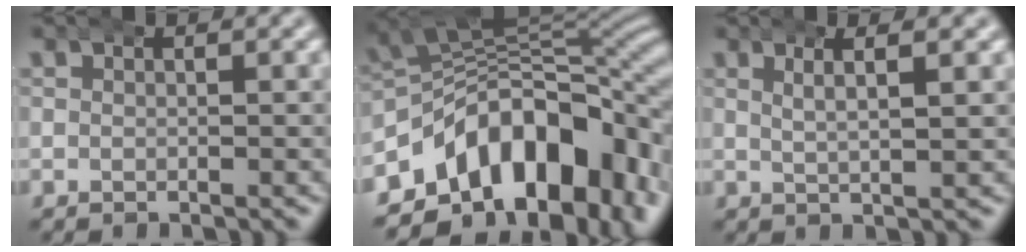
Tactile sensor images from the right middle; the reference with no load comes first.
{"total": 19.6, "force": [-4.9, 13.6, 13.2], "torque": [-0.207, -0.023, -0.074]}
{"total": 2.9, "force": [1.8, 0.2, 2.3], "torque": [-0.034, 0.009, 0.031]}